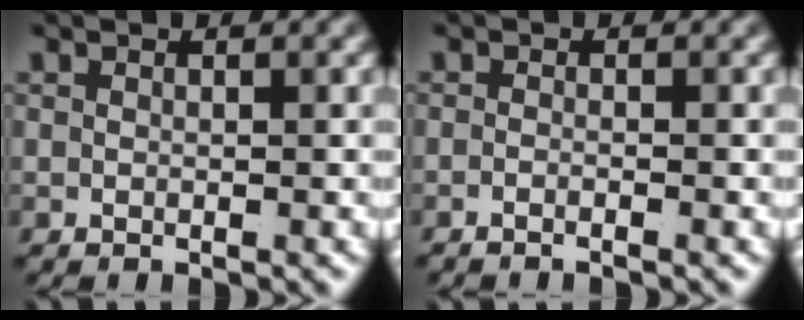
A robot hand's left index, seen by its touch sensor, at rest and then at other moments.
{"total": 1.2, "force": [-1.1, 0.0, 0.4], "torque": [-0.011, -0.005, -0.020]}